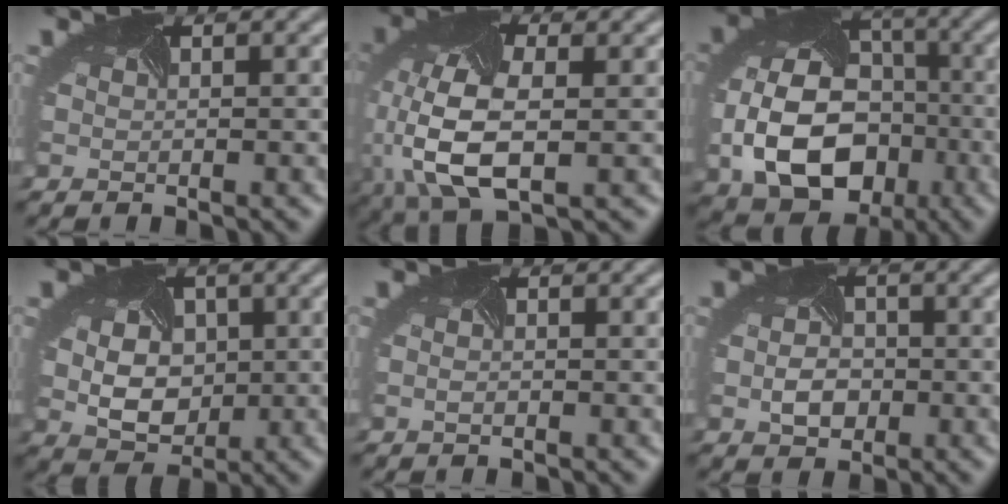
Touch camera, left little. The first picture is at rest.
{"total": 9.8, "force": [-2.1, 5.1, 8.1], "torque": [-0.190, -0.015, -0.039]}
{"total": 11.2, "force": [-2.8, 8.1, 7.2], "torque": [-0.151, -0.032, -0.042]}
{"total": 7.0, "force": [0.7, 5.4, 4.4], "torque": [-0.074, 0.000, 0.005]}
{"total": 0.7, "force": [-0.4, 0.4, 0.4], "torque": [-0.011, -0.006, -0.005]}
{"total": 2.8, "force": [-0.6, 2.1, 1.7], "torque": [-0.037, -0.005, -0.014]}